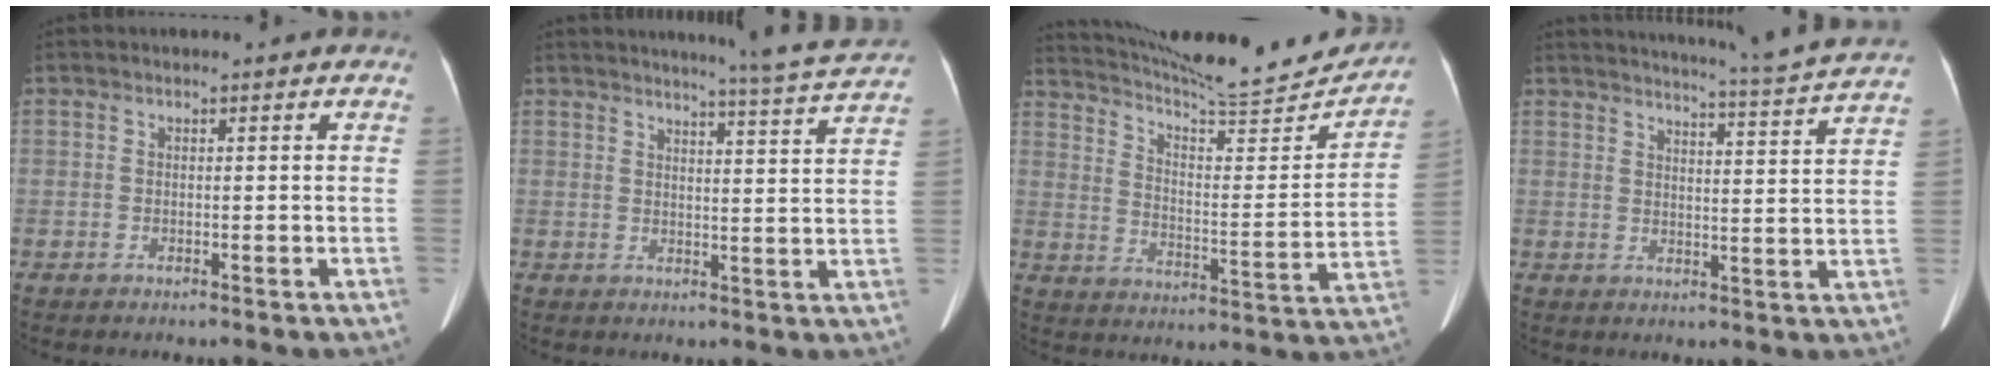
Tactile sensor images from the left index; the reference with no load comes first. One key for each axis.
{"total": 9.4, "fx": 8.9, "fy": -1.9, "fz": 2.4, "tx": -0.046, "ty": -0.036, "tz": 0.103}
{"total": 21.2, "fx": 20.2, "fy": 1.6, "fz": 6.5, "tx": -0.107, "ty": -0.044, "tz": 0.283}
{"total": 14.5, "fx": 13.6, "fy": -2.4, "fz": 4.3, "tx": -0.083, "ty": -0.050, "tz": 0.167}